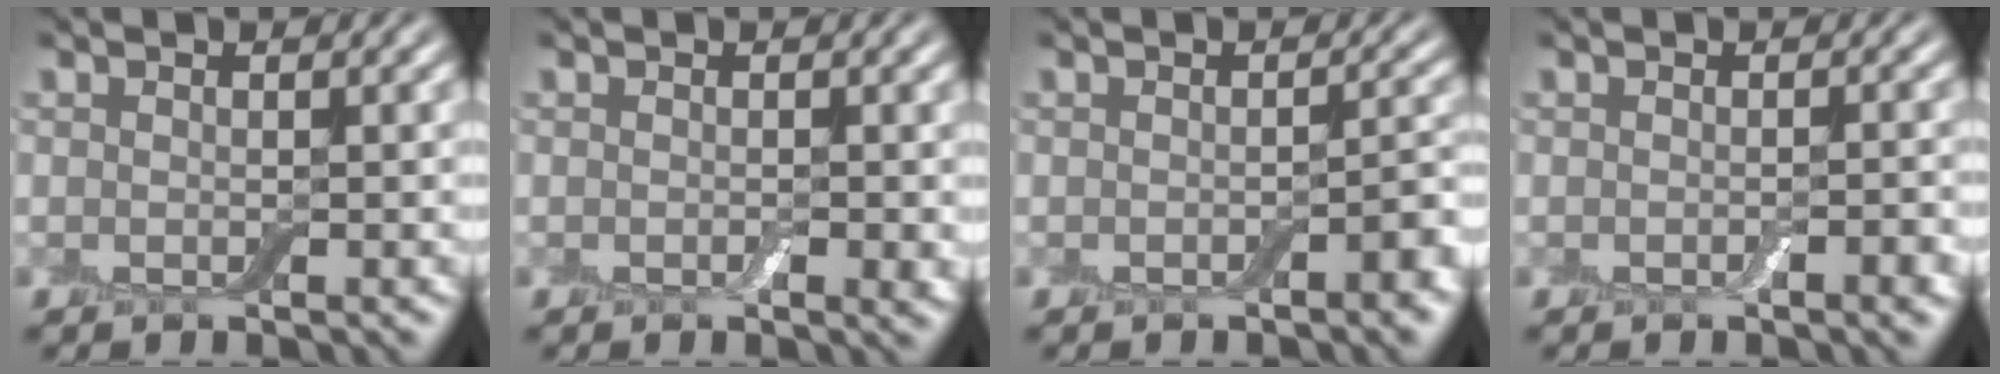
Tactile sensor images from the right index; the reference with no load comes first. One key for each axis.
{"total": 1.2, "fx": -0.3, "fy": 0.5, "fz": 1.1, "tx": -0.017, "ty": -0.003, "tz": -0.004}
{"total": 1.6, "fx": -0.8, "fy": 0.4, "fz": 1.3, "tx": -0.019, "ty": 0.004, "tz": -0.010}
{"total": 1.4, "fx": -0.6, "fy": 0.3, "fz": 1.2, "tx": -0.019, "ty": -0.002, "tz": -0.009}